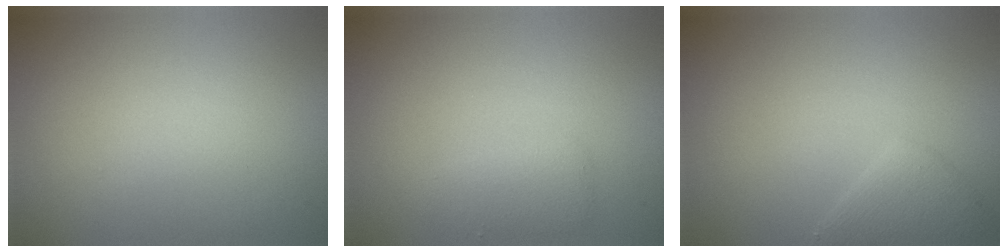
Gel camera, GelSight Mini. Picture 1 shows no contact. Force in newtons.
{"total": 1.7, "press": 1.7, "slide": 0.1}
{"total": 2.2, "press": 2.2, "slide": 0.2}